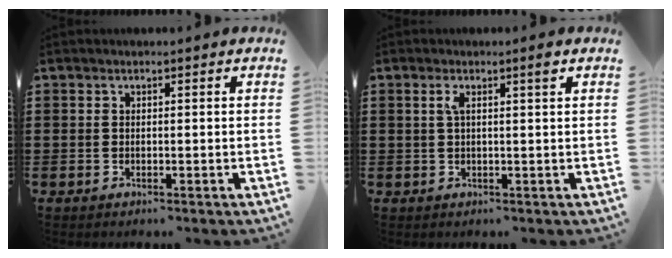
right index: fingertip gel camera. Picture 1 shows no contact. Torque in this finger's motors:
{"motor_torque": [0.17, -0.01, 0.07, 0.01]}